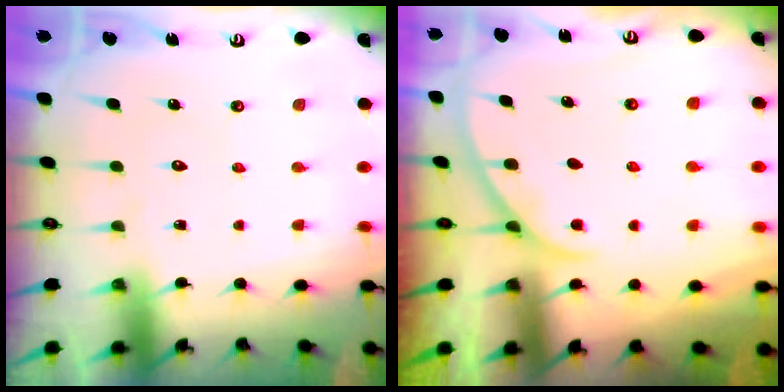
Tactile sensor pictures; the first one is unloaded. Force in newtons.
{"total": 1.8, "press": 1.7, "slide": 0.3}